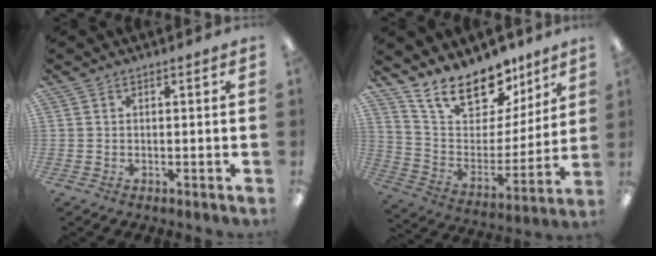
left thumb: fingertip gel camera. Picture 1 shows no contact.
{"total": 19.2, "force": [15.1, 9.0, 7.6], "torque": [-0.142, -0.104, 0.274]}